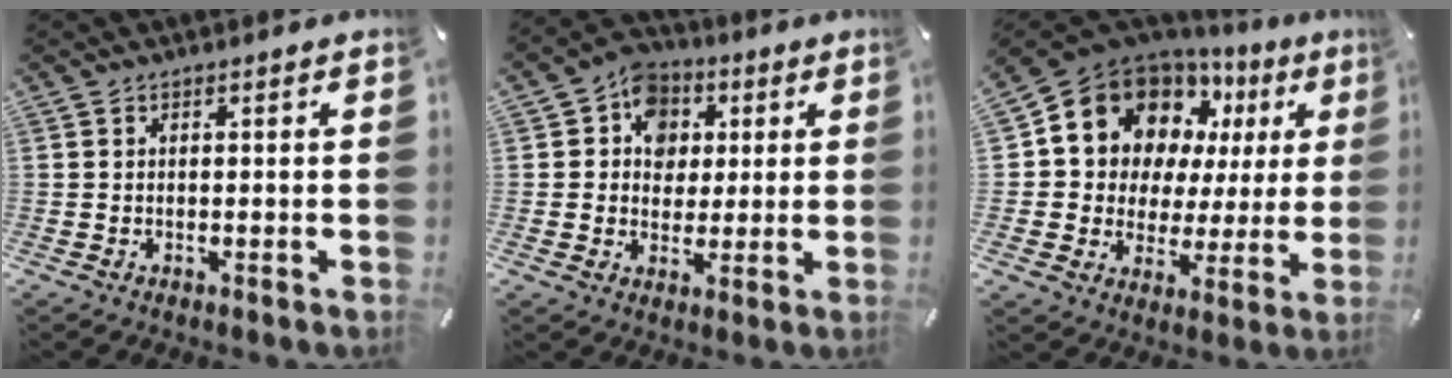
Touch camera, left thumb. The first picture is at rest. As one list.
[{"total": 9.3, "force": [1.6, 8.5, 3.3], "torque": [-0.050, -0.003, 0.027]}, {"total": 14.3, "force": [7.6, 11.2, 4.8], "torque": [-0.091, -0.056, 0.141]}]